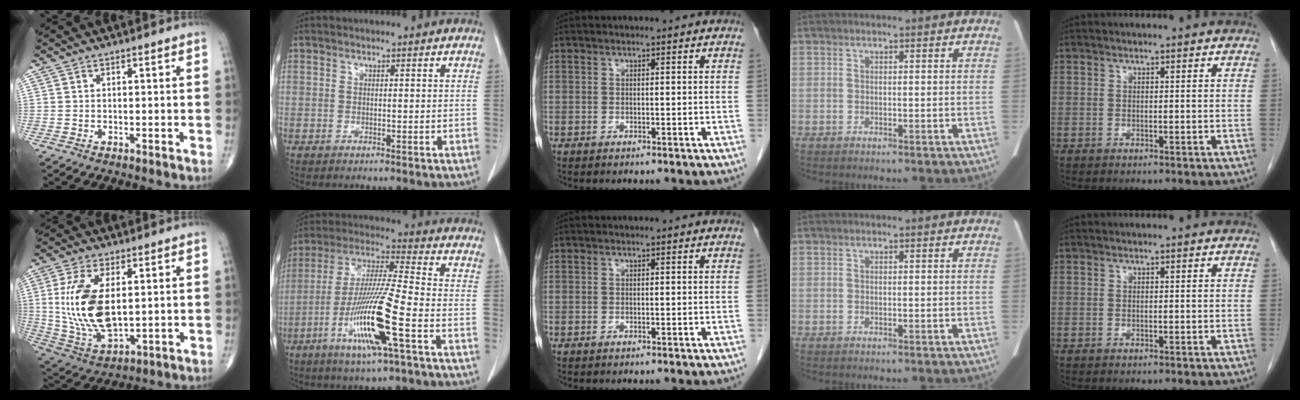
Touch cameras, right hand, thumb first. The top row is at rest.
{"thumb": {"total": 15.9, "force": [2.0, 8.2, 13.5], "torque": [-0.273, -0.016, 0.051]}, "index": {"total": 15.4, "force": [-5.8, 0.0, 14.2], "torque": [-0.289, -0.019, -0.113]}}